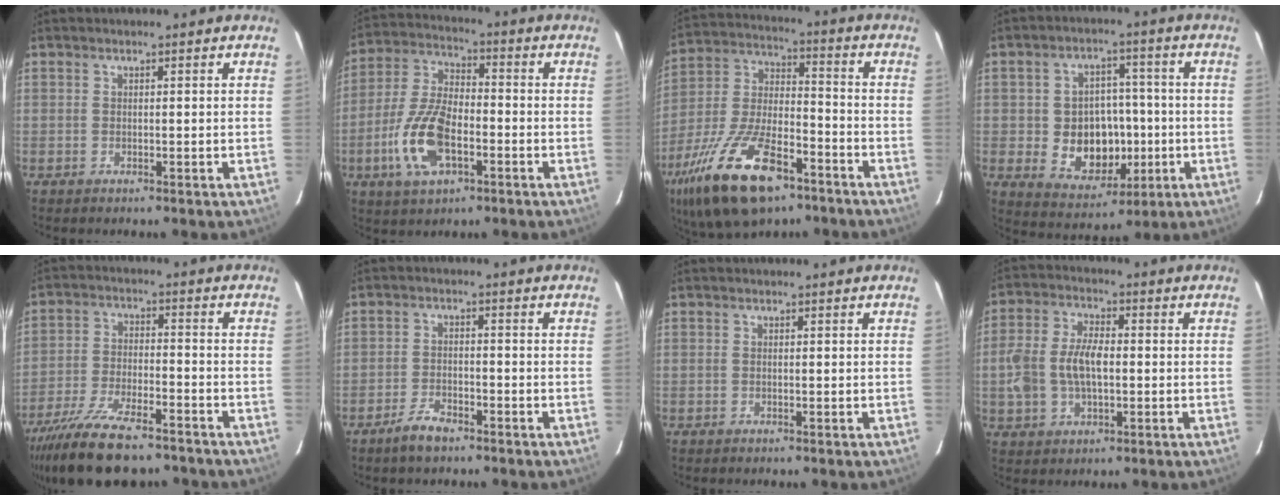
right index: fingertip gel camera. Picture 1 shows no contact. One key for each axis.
{"total": 13.6, "fx": -4.9, "fy": 6.6, "fz": 10.9, "tx": -0.236, "ty": 0.001, "tz": -0.089}
{"total": 22.5, "fx": -13.3, "fy": 9.5, "fz": 15.4, "tx": -0.317, "ty": -0.022, "tz": -0.232}
{"total": 11.9, "fx": -2.1, "fy": 9.5, "fz": 6.9, "tx": -0.146, "ty": 0.009, "tz": -0.012}
{"total": 17.9, "fx": -14.3, "fy": 5.2, "fz": 9.4, "tx": -0.197, "ty": -0.037, "tz": -0.239}
{"total": 4.7, "fx": -3.6, "fy": 1.8, "fz": 2.4, "tx": -0.062, "ty": -0.001, "tz": -0.065}
{"total": 0.0}
{"total": 10.5, "fx": -1.0, "fy": 6.3, "fz": 8.4, "tx": -0.171, "ty": 0.011, "tz": -0.014}